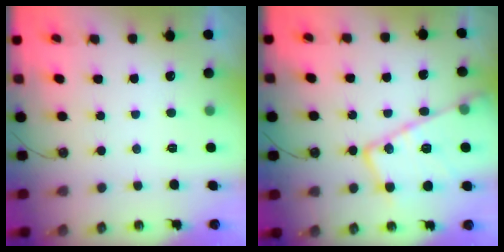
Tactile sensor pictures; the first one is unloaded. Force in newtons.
{"total": 21.1, "press": 21.0, "slide": 2.3}